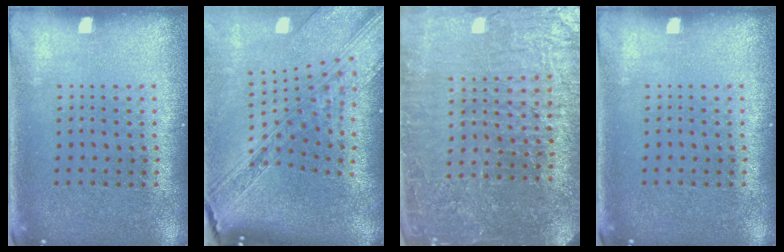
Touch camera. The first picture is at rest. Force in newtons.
{"total": 3.9, "press": 2.8, "slide": 2.6}
{"total": 5.3, "press": 4.8, "slide": 2.1}
{"total": 0.0}